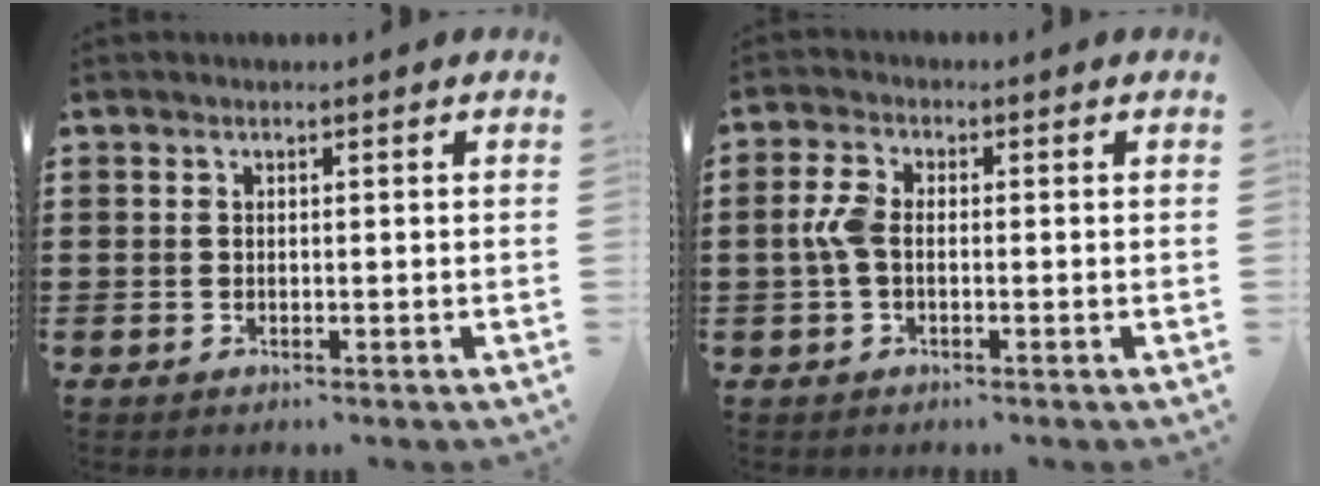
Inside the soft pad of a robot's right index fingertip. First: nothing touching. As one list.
[{"total": 4.0, "force": [-0.5, 2.2, 3.3], "torque": [-0.091, -0.005, -0.016]}]